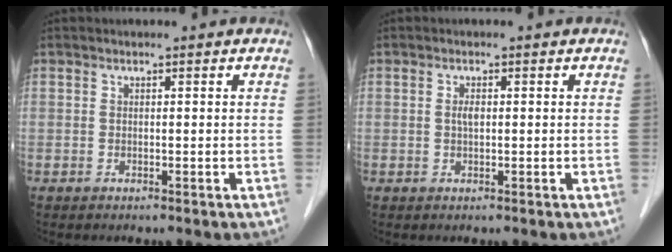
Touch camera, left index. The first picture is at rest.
{"total": 1.1, "force": [0.1, 0.4, 1.1], "torque": [-0.022, 0.001, 0.002]}